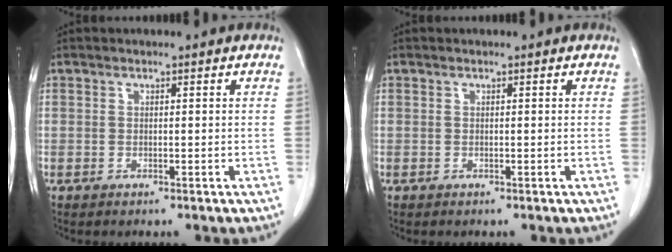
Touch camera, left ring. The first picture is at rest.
{"total": 0.0}